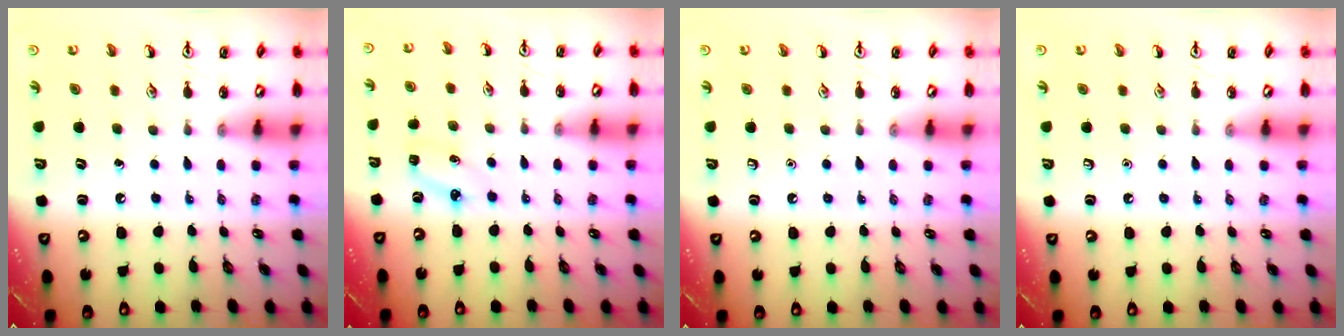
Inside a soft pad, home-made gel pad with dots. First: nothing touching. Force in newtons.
{"total": 4.2, "press": 4.0, "slide": 1.2}
{"total": 0.0}
{"total": 0.0}